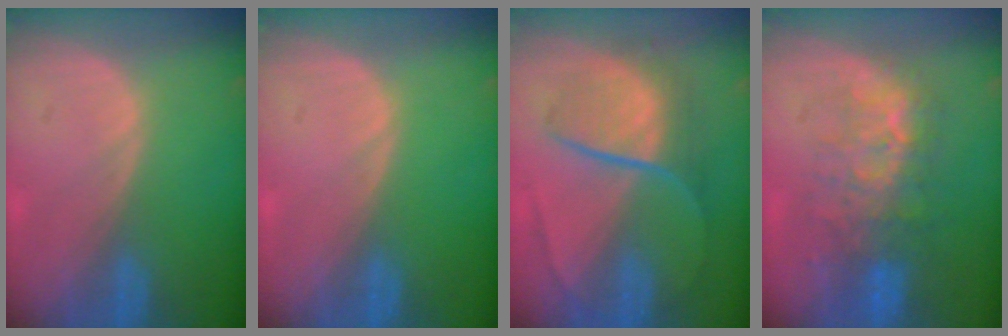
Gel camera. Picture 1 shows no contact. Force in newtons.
{"total": 0.0}
{"total": 8.3, "press": 7.6, "slide": 3.3}
{"total": 9.0, "press": 8.3, "slide": 3.5}